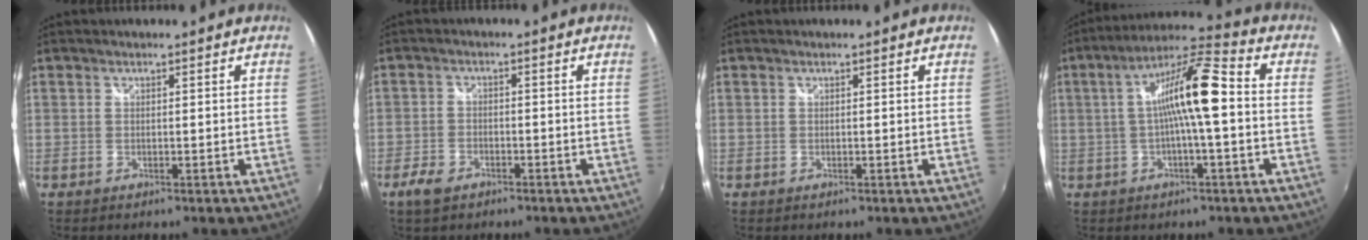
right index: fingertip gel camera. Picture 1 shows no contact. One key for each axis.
{"total": 4.7, "fx": -3.3, "fy": 2.7, "fz": 2.0, "tx": -0.060, "ty": -0.004, "tz": -0.060}
{"total": 0.0}
{"total": 11.9, "fx": -0.2, "fy": 1.4, "fz": 11.8, "tx": -0.211, "ty": 0.024, "tz": -0.007}